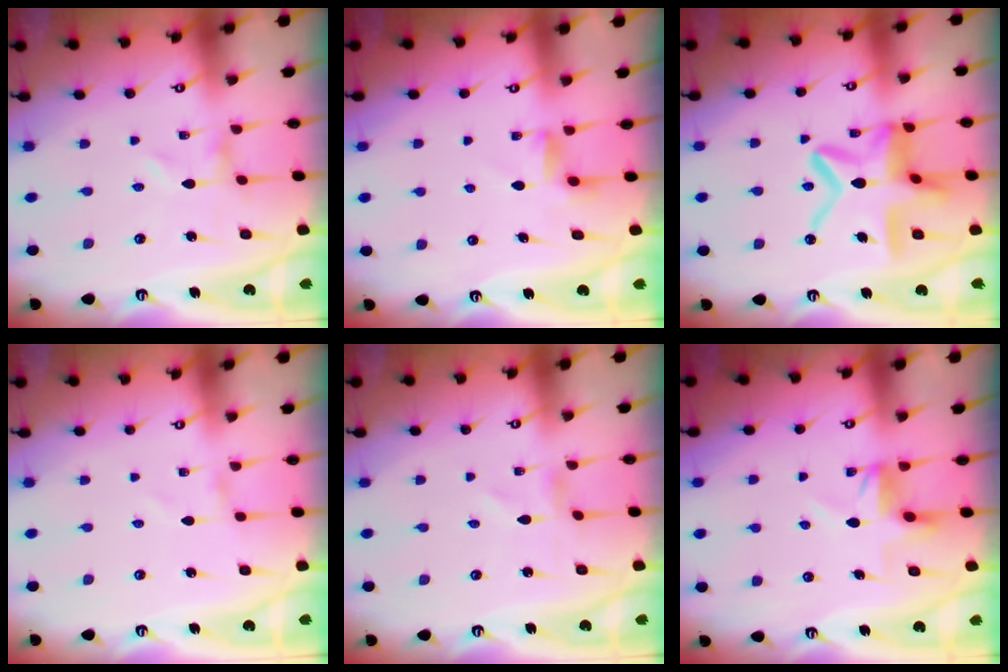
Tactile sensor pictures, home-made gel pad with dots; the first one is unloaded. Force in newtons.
{"total": 3.8, "press": 3.8, "slide": 0.5}
{"total": 16.5, "press": 16.5, "slide": 1.5}
{"total": 0.0}
{"total": 0.8, "press": 0.8, "slide": 0.1}
{"total": 4.3, "press": 4.2, "slide": 0.3}